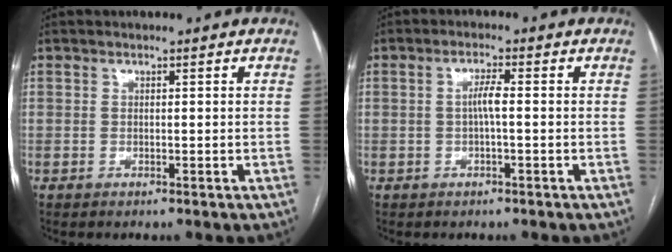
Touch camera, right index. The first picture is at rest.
{"total": 2.5, "force": [-0.2, 0.1, 2.5], "torque": [-0.046, 0.003, -0.003]}